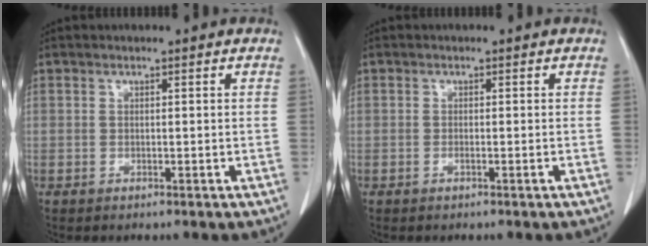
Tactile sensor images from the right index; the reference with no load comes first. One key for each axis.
{"total": 0.7, "fx": -0.4, "fy": 0.0, "fz": 0.6, "tx": -0.014, "ty": 0.000, "tz": -0.004}